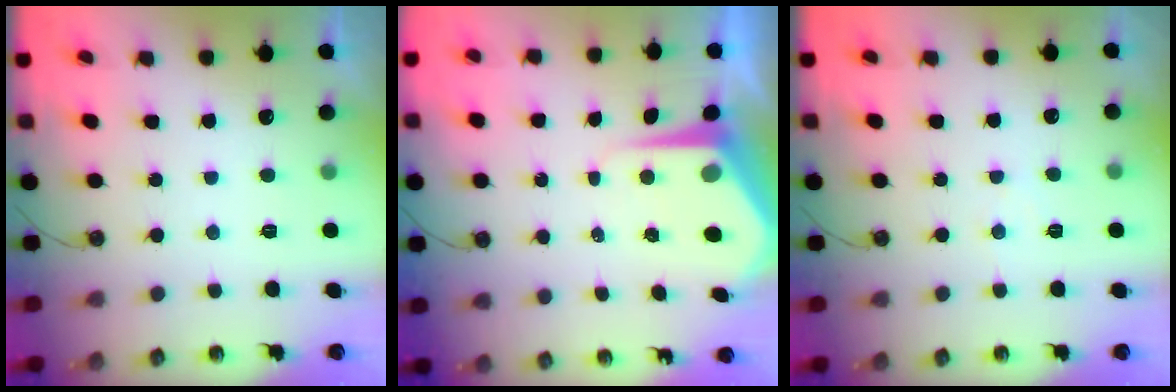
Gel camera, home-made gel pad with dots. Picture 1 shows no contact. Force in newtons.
{"total": 7.6, "press": 7.6, "slide": 0.8}
{"total": 3.4, "press": 3.3, "slide": 0.5}